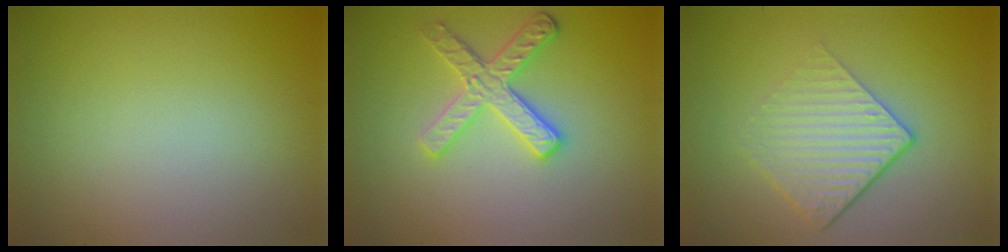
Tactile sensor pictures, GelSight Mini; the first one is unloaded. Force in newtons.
{"total": 3.4, "press": 3.1, "slide": 1.3}
{"total": 4.4, "press": 2.9, "slide": 3.3}